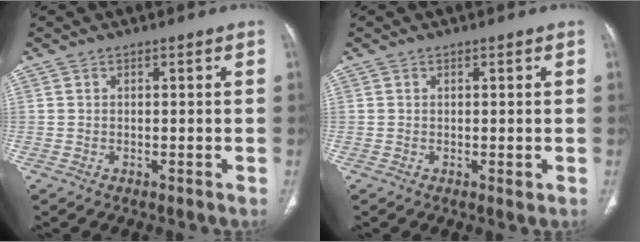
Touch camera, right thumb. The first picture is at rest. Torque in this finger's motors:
{"motor_torque": [-0.07, 0.33, -0.29, 0.09, -0.01]}